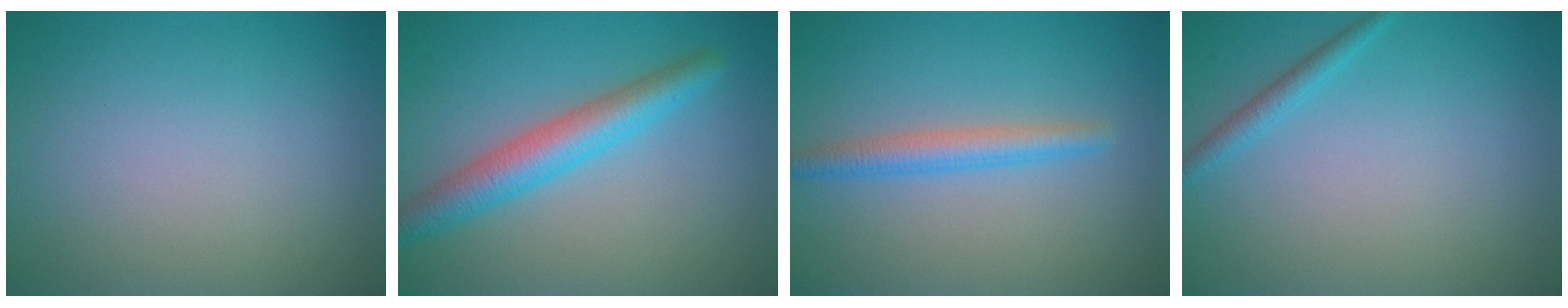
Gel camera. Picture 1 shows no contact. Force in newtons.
{"total": 4.5, "press": 4.5, "slide": 0.0}
{"total": 2.6, "press": 2.6, "slide": 0.2}
{"total": 1.4, "press": 1.4, "slide": 0.1}